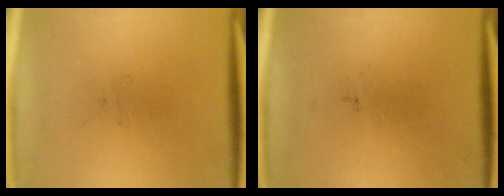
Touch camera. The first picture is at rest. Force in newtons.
{"total": 0.0}